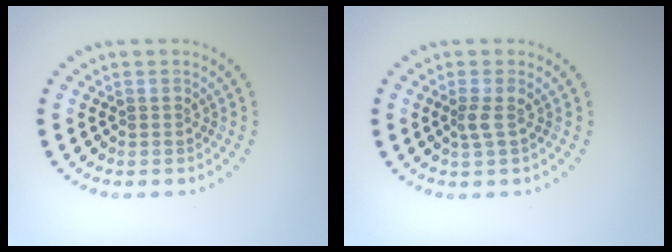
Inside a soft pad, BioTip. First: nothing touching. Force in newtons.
{"total": 1.2, "press": 1.0, "slide": 0.7}